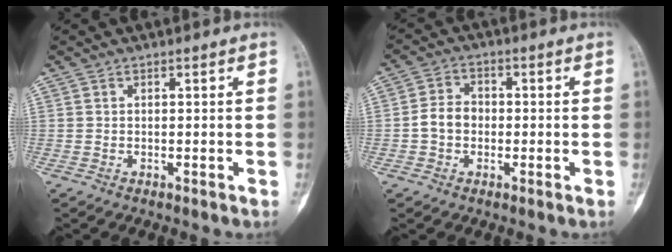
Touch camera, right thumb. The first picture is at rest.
{"total": 4.9, "force": [-0.8, 4.0, 2.8], "torque": [-0.041, 0.018, -0.022]}